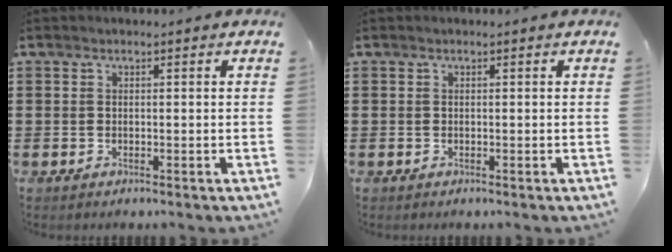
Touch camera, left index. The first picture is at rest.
{"total": 0.0}